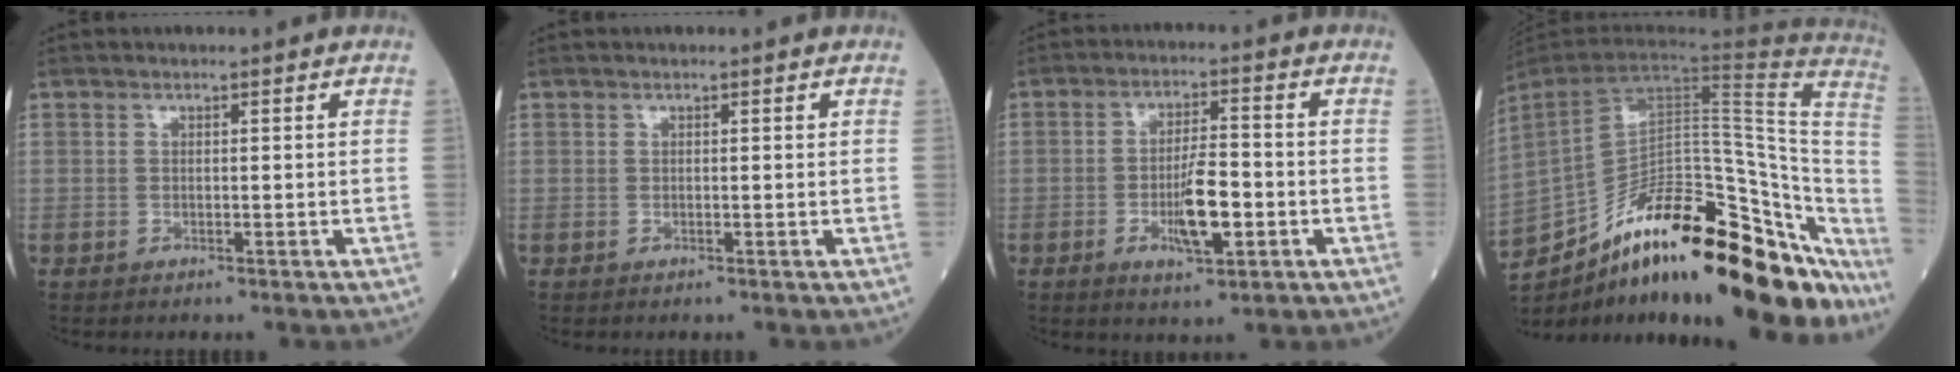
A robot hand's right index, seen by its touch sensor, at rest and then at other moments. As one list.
[{"total": 0.0}, {"total": 7.1, "force": [-2.1, 1.7, 6.6], "torque": [-0.122, -0.001, -0.031]}, {"total": 35.9, "force": [-24.6, 11.6, 23.5], "torque": [-0.336, -0.026, -0.360]}]